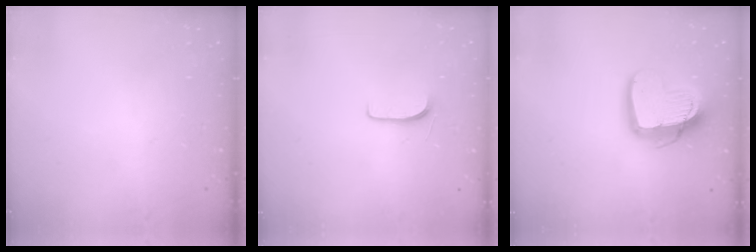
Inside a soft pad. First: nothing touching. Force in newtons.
{"total": 5.1, "press": 5.1, "slide": 0.6}
{"total": 15.0, "press": 14.9, "slide": 1.3}